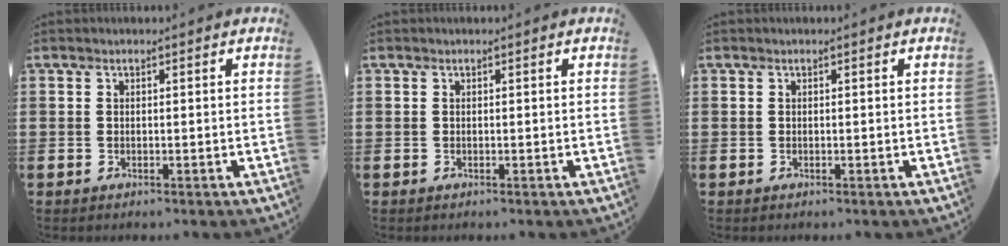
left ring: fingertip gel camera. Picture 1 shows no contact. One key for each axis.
{"total": 0.0}
{"total": 0.0}